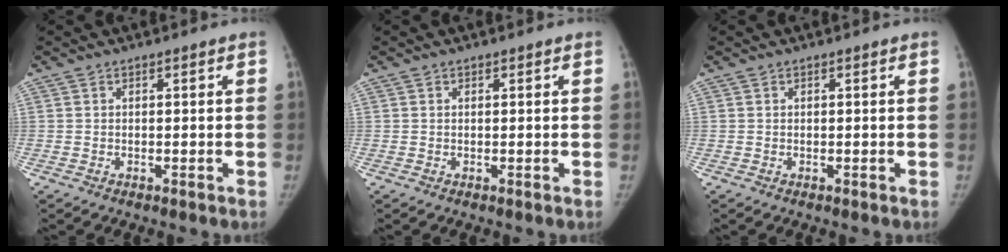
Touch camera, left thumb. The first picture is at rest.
{"total": 0.0}
{"total": 0.0}